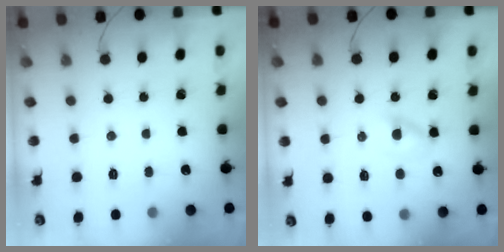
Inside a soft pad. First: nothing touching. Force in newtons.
{"total": 2.6, "press": 2.4, "slide": 1.0}